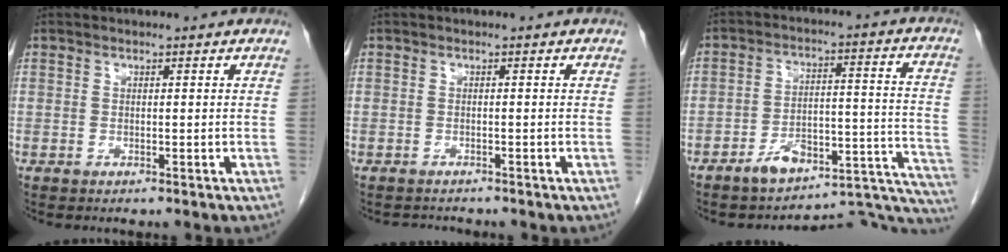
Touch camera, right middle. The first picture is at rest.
{"total": 1.2, "force": [-1.2, 0.1, -0.2], "torque": [0.003, -0.007, -0.015]}
{"total": 18.7, "force": [-16.6, 4.8, 7.1], "torque": [-0.029, 0.071, -0.222]}